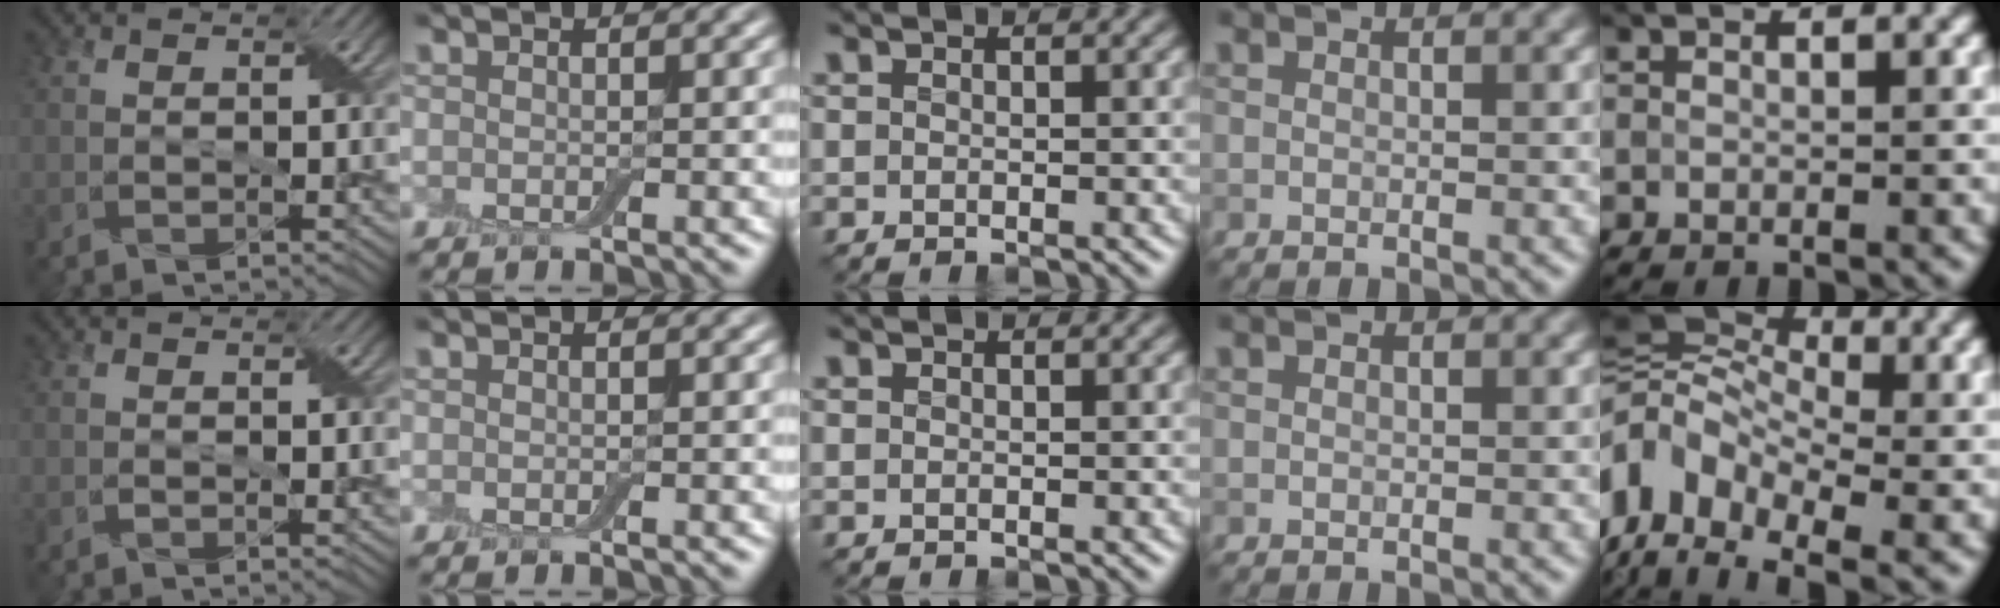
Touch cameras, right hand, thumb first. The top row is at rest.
{"thumb": {"total": 0.6, "force": [0.1, 0.1, 0.6], "torque": [-0.009, -0.002, -0.001]}, "little": {"total": 12.2, "force": [-2.9, 8.7, 7.9], "torque": [-0.174, 0.013, -0.048]}}